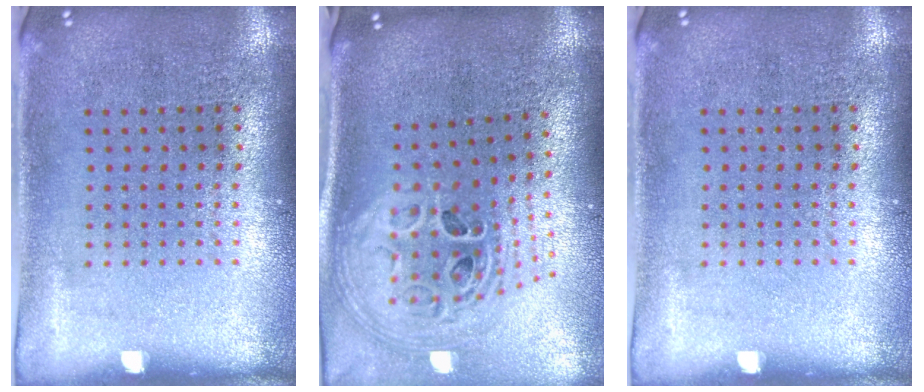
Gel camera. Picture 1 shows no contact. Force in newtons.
{"total": 2.8, "press": 2.0, "slide": 2.0}
{"total": 0.0}